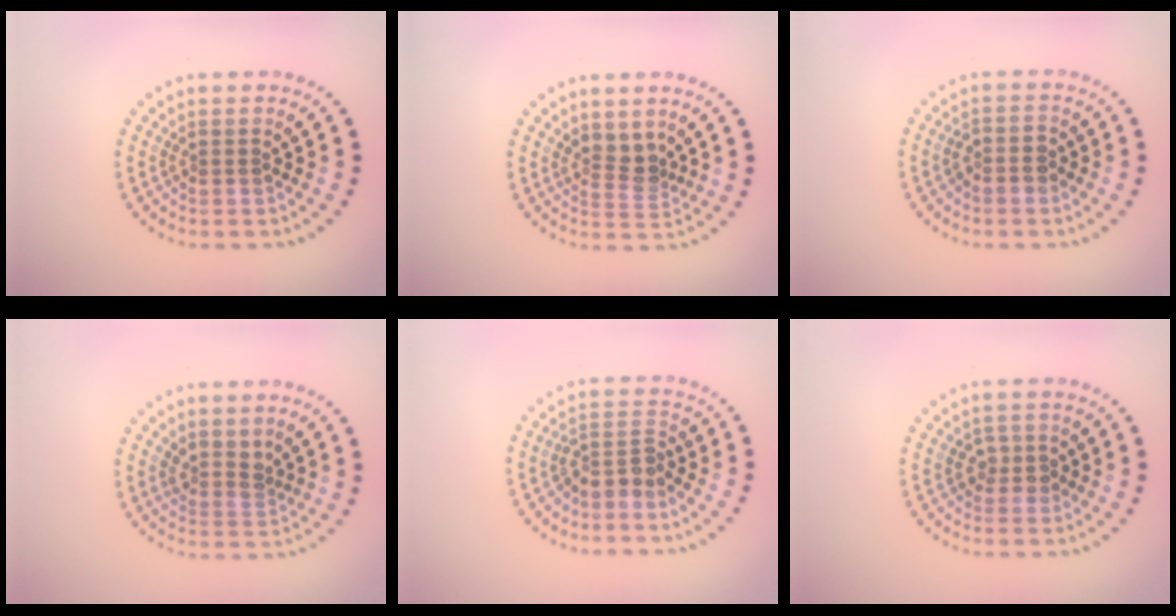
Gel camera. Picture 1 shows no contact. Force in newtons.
{"total": 2.3, "press": 1.8, "slide": 1.5}
{"total": 1.9, "press": 1.7, "slide": 0.8}
{"total": 1.9, "press": 1.5, "slide": 1.1}
{"total": 2.6, "press": 1.9, "slide": 1.7}
{"total": 1.4, "press": 1.3, "slide": 0.5}